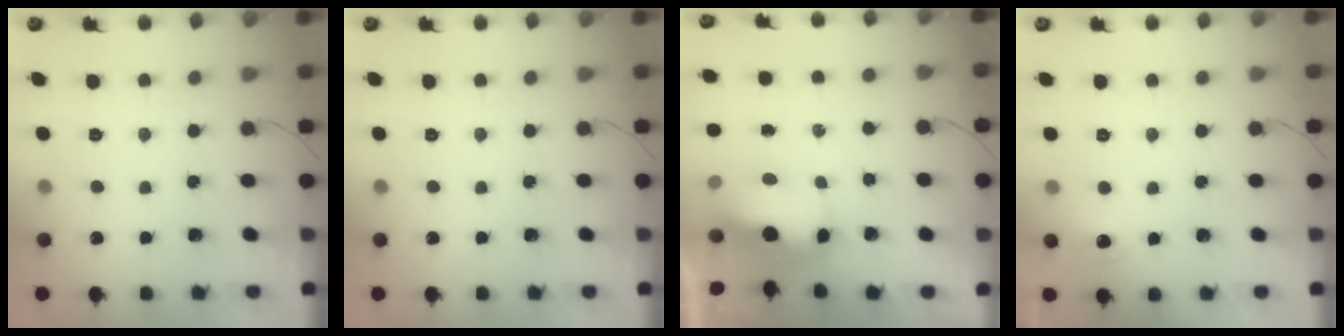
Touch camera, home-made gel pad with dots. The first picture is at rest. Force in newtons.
{"total": 0.0}
{"total": 7.2, "press": 7.0, "slide": 1.4}
{"total": 4.3, "press": 4.0, "slide": 1.6}